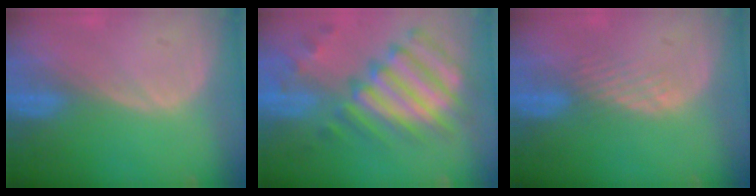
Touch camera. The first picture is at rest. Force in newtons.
{"total": 12.1, "press": 10.4, "slide": 6.1}
{"total": 2.2, "press": 2.2, "slide": 0.2}